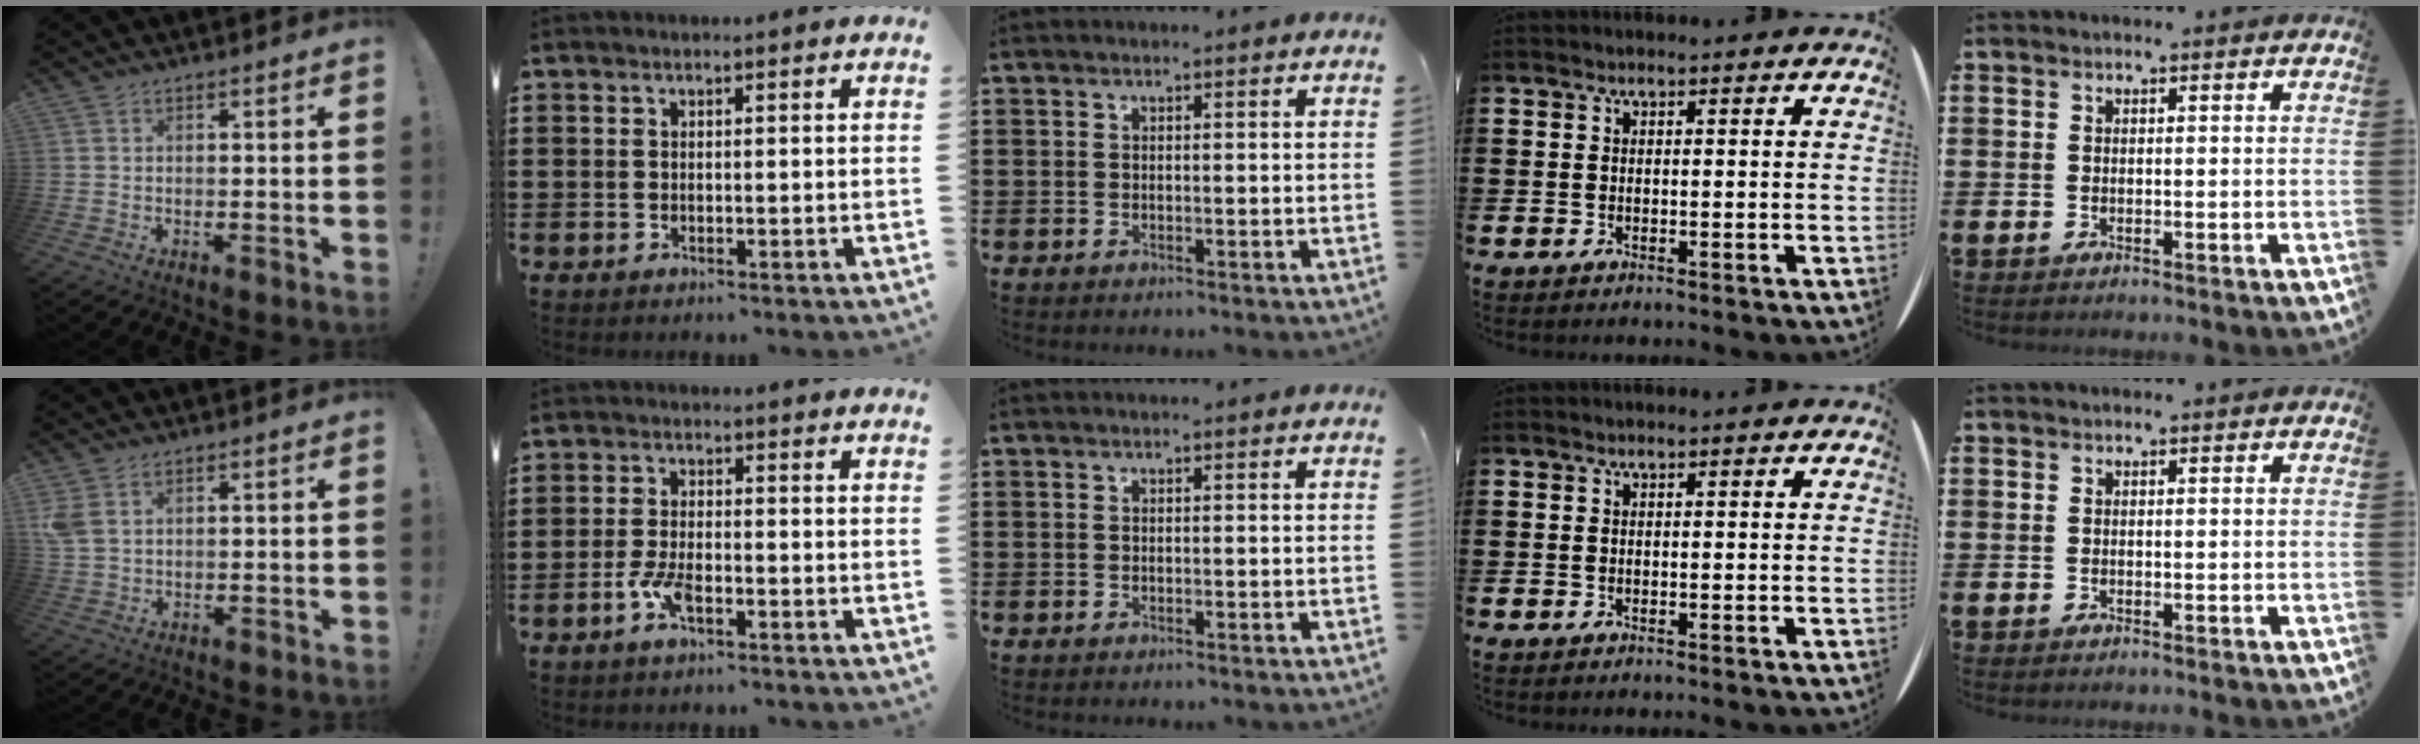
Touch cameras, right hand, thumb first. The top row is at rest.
{"thumb": {"total": 4.4, "force": [2.1, 2.7, 2.8], "torque": [-0.061, -0.006, 0.042]}, "index": {"total": 4.3, "force": [-2.1, 1.4, 3.5], "torque": [-0.081, -0.002, -0.042]}}